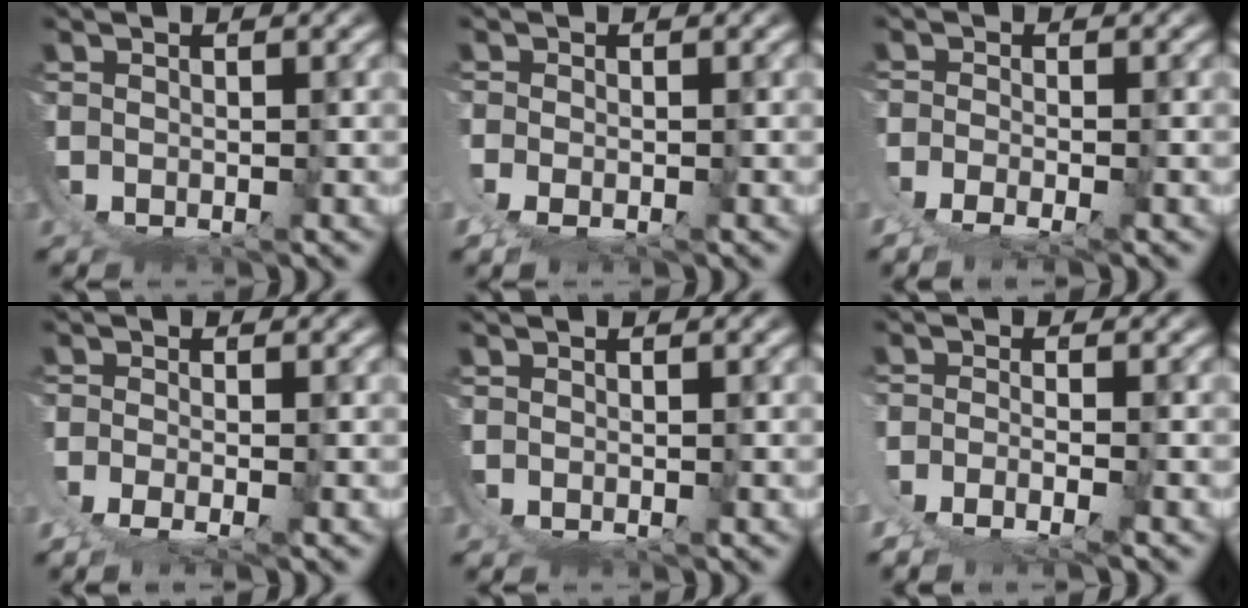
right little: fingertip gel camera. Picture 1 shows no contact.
{"total": 1.1, "force": [0.0, -0.6, 1.0], "torque": [-0.015, -0.003, 0.006]}
{"total": 1.9, "force": [-0.7, -1.4, 1.2], "torque": [-0.016, -0.001, -0.006]}
{"total": 1.9, "force": [-0.4, -1.5, 1.2], "torque": [-0.018, -0.003, -0.001]}
{"total": 0.0}
{"total": 2.2, "force": [-0.7, -0.9, 1.9], "torque": [-0.032, 0.002, -0.008]}